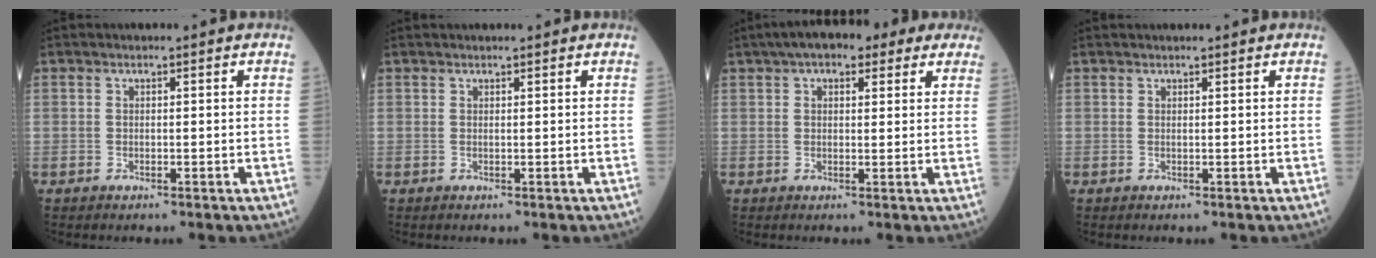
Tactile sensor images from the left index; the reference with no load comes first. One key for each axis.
{"total": 2.1, "fx": 1.9, "fy": 0.3, "fz": 0.7, "tx": -0.009, "ty": 0.021, "tz": 0.028}
{"total": 10.4, "fx": 7.2, "fy": 4.2, "fz": 6.3, "tx": -0.082, "ty": 0.043, "tz": 0.100}
{"total": 2.4, "fx": 2.3, "fy": 0.3, "fz": 0.8, "tx": -0.010, "ty": 0.023, "tz": 0.032}